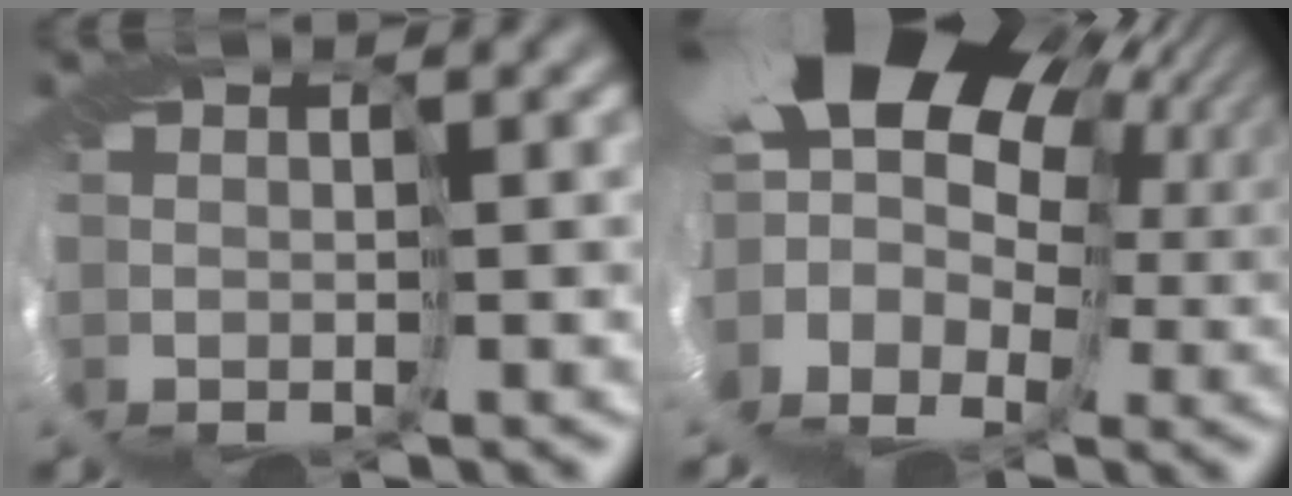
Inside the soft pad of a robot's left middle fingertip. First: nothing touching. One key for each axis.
{"total": 15.6, "fx": 5.8, "fy": 10.5, "fz": 9.9, "tx": -0.198, "ty": 0.016, "tz": 0.085}